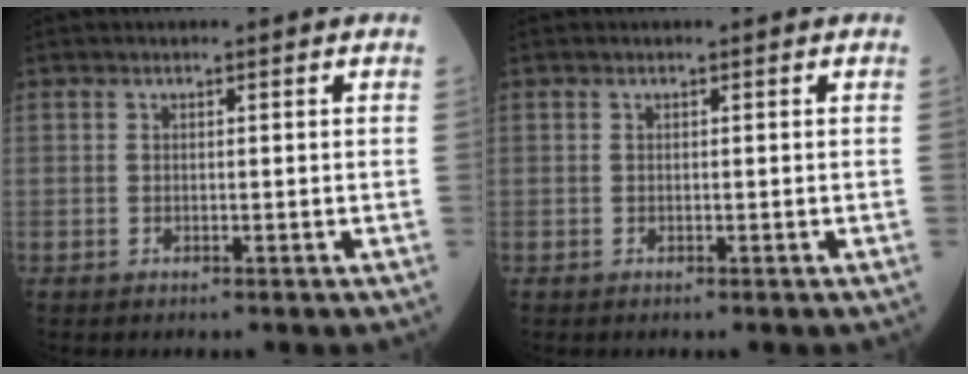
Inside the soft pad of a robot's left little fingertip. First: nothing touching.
{"total": 0.0}